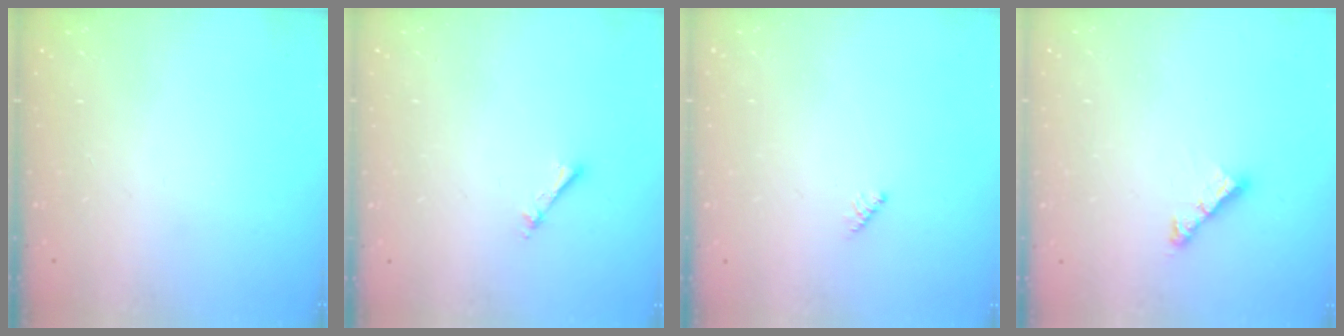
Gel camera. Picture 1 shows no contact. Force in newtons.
{"total": 2.7, "press": 2.7, "slide": 0.3}
{"total": 2.3, "press": 2.3, "slide": 0.4}
{"total": 5.2, "press": 5.2, "slide": 0.4}